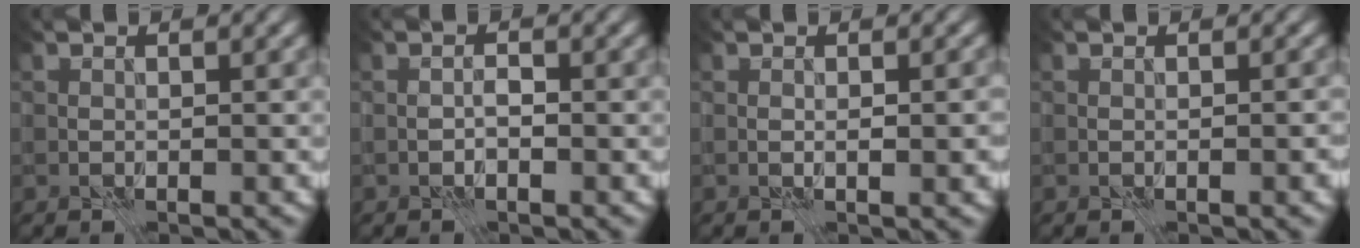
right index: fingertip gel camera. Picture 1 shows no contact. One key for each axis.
{"total": 0.7, "fx": -0.5, "fy": 0.2, "fz": 0.5, "tx": -0.010, "ty": 0.004, "tz": -0.011}
{"total": 1.9, "fx": -0.2, "fy": 0.5, "fz": 1.8, "tx": -0.031, "ty": 0.001, "tz": -0.004}
{"total": 1.2, "fx": -0.6, "fy": 0.2, "fz": 1.0, "tx": -0.017, "ty": 0.000, "tz": -0.008}